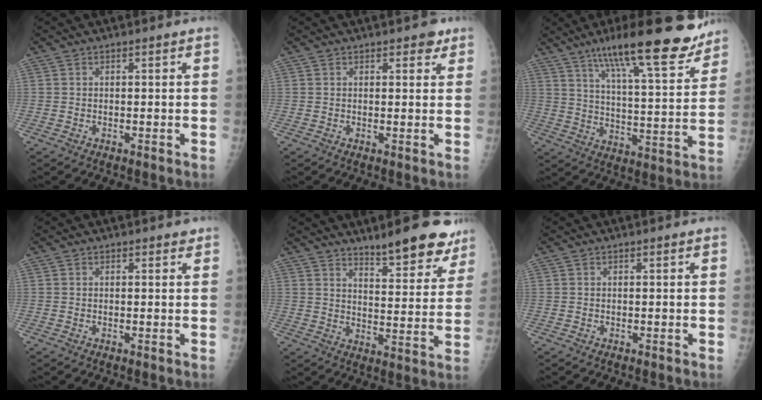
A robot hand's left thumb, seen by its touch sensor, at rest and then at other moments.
{"total": 2.3, "force": [1.5, 1.2, 1.3], "torque": [-0.002, -0.005, 0.015]}
{"total": 21.1, "force": [15.3, 4.1, 14.0], "torque": [-0.188, -0.063, 0.234]}
{"total": 0.7, "force": [0.5, 0.4, 0.3], "torque": [-0.001, -0.003, 0.003]}
{"total": 14.0, "force": [11.0, 3.6, 7.9], "torque": [-0.063, -0.071, 0.151]}
{"total": 0.0}